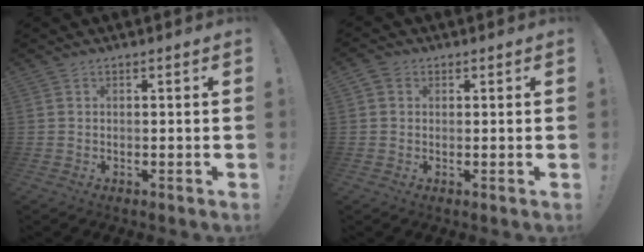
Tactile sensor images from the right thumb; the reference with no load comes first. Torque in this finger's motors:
{"motor_torque": [0.00, 0.00, 0.10, -0.03, 0.00]}